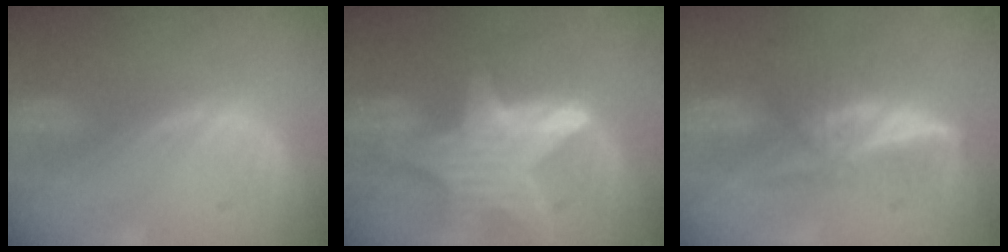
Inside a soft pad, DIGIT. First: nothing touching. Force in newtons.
{"total": 9.4, "press": 9.4, "slide": 0.8}
{"total": 6.0, "press": 5.5, "slide": 2.4}